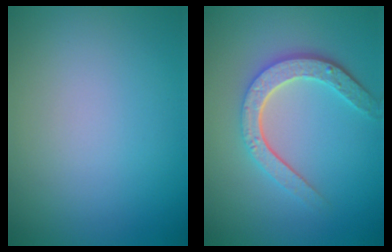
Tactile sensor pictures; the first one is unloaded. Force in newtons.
{"total": 4.7, "press": 3.6, "slide": 3.1}